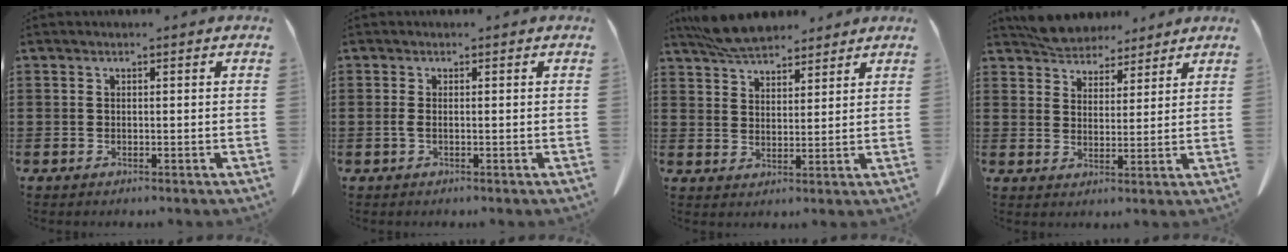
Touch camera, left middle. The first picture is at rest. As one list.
[{"total": 1.0, "force": [-0.3, 0.2, 1.0], "torque": [-0.021, 0.000, -0.004]}, {"total": 6.9, "force": [6.2, 1.9, 2.4], "torque": [-0.064, -0.010, 0.119]}, {"total": 5.0, "force": [4.8, 1.5, 0.3], "torque": [-0.025, -0.012, 0.090]}]